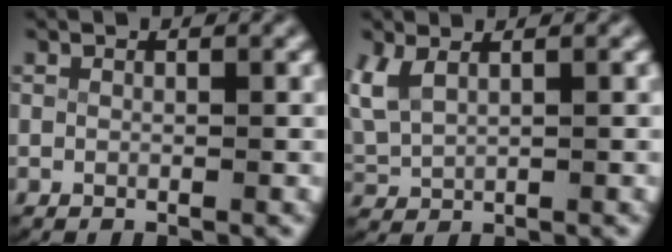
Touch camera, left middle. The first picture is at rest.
{"total": 3.3, "force": [1.0, 2.5, 2.0], "torque": [-0.073, -0.009, 0.031]}